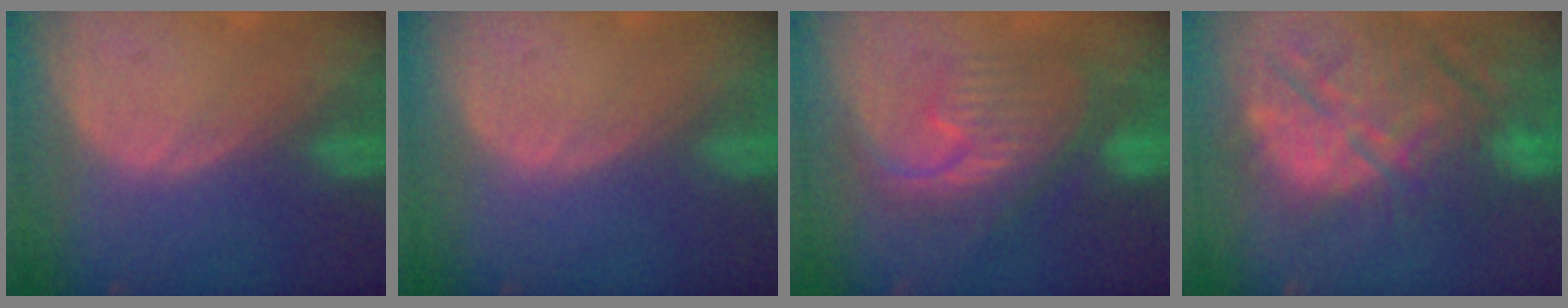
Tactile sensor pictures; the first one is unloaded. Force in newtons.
{"total": 0.0}
{"total": 9.1, "press": 9.0, "slide": 0.6}
{"total": 14.8, "press": 12.9, "slide": 7.3}